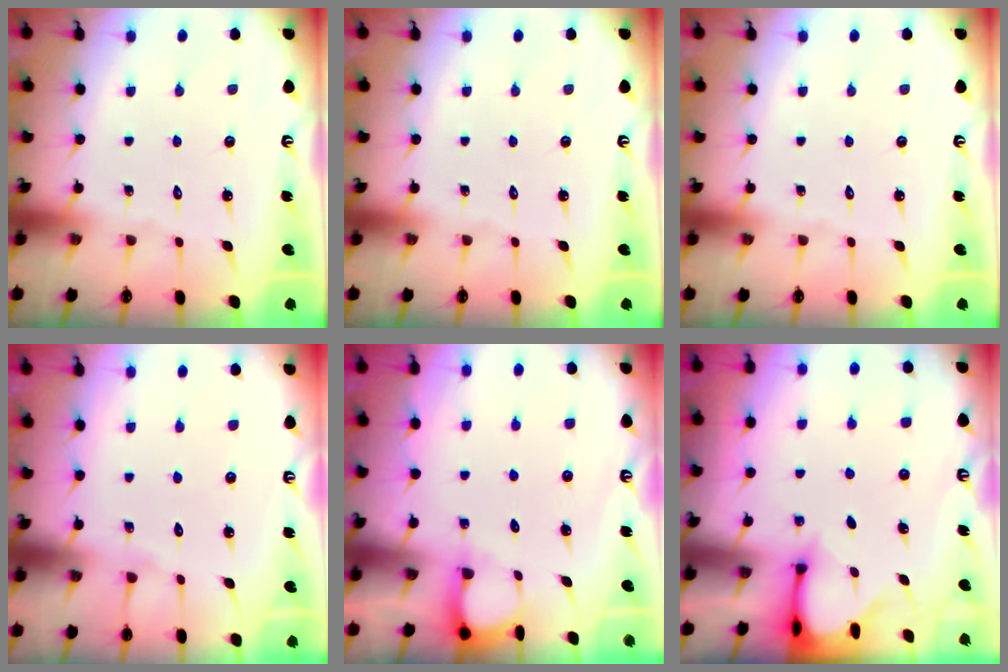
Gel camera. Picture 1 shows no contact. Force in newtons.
{"total": 0.0}
{"total": 0.0}
{"total": 2.9, "press": 2.9, "slide": 0.2}
{"total": 3.2, "press": 3.1, "slide": 0.5}
{"total": 3.4, "press": 3.4, "slide": 0.3}